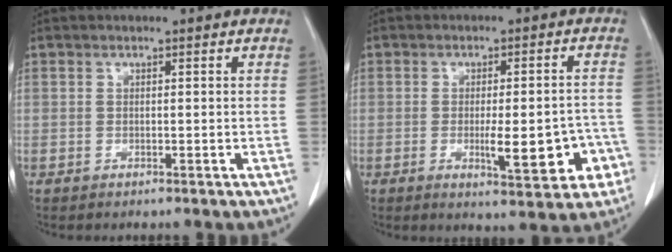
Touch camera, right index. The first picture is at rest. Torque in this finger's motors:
{"motor_torque": [0.34, 0.16, 0.19, 0.06]}